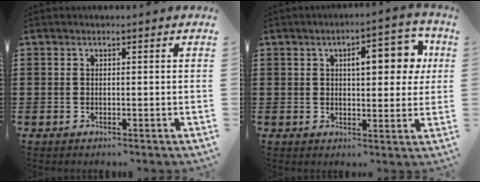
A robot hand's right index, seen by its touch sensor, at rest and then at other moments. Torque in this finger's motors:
{"motor_torque": [1.16, -0.33, 0.58, 0.11]}